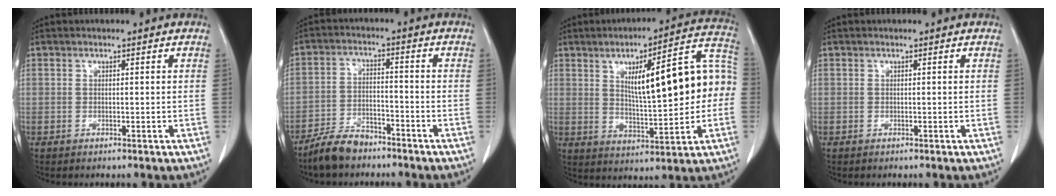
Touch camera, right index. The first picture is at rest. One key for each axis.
{"total": 6.7, "fx": -5.7, "fy": 2.3, "fz": 2.7, "tx": -0.058, "ty": -0.008, "tz": -0.105}
{"total": 17.6, "fx": 1.8, "fy": 3.9, "fz": 17.1, "tx": -0.234, "ty": 0.039, "tz": 0.033}
{"total": 0.0}